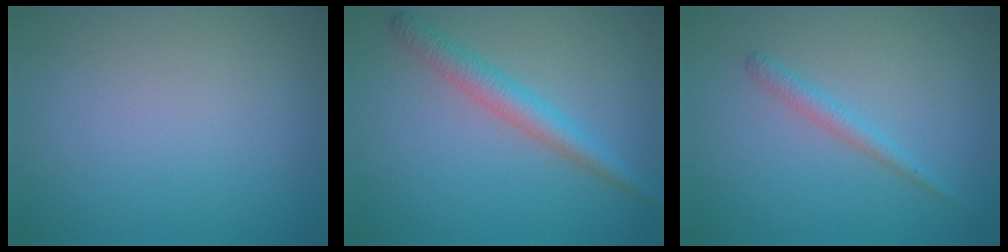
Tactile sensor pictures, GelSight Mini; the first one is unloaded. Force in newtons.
{"total": 3.0, "press": 3.0, "slide": 0.1}
{"total": 1.5, "press": 1.5, "slide": 0.1}